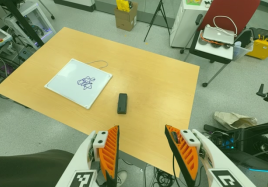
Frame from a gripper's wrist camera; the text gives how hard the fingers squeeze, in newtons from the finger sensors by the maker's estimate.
{"total": 0.0}